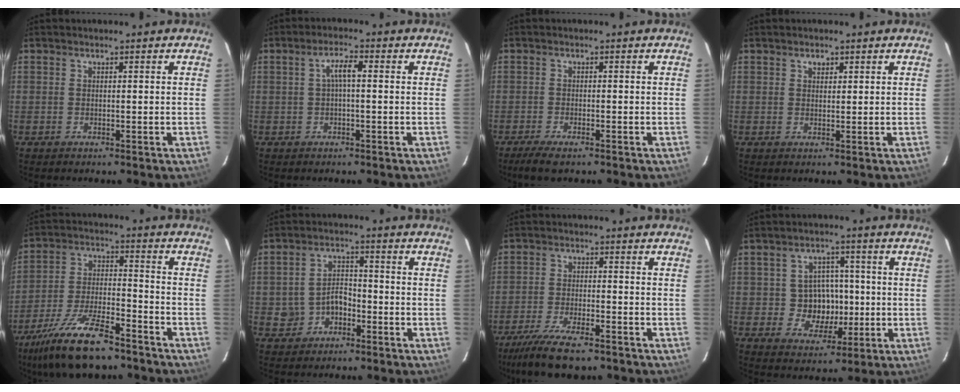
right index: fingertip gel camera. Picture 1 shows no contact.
{"total": 3.1, "force": [0.1, 0.7, 3.0], "torque": [-0.060, 0.011, 0.003]}
{"total": 4.5, "force": [-3.4, 1.0, 2.8], "torque": [-0.069, -0.014, -0.062]}
{"total": 1.3, "force": [0.7, 1.0, 0.5], "torque": [-0.006, 0.005, 0.013]}
{"total": 17.0, "force": [-13.0, 4.8, 9.8], "torque": [-0.204, -0.022, -0.229]}
{"total": 5.2, "force": [-2.3, 4.2, 2.0], "torque": [-0.049, 0.019, -0.027]}
{"total": 11.7, "force": [-9.3, 3.0, 6.5], "torque": [-0.153, -0.027, -0.163]}
{"total": 7.7, "force": [-0.6, 7.1, 3.0], "torque": [-0.066, 0.016, 0.001]}